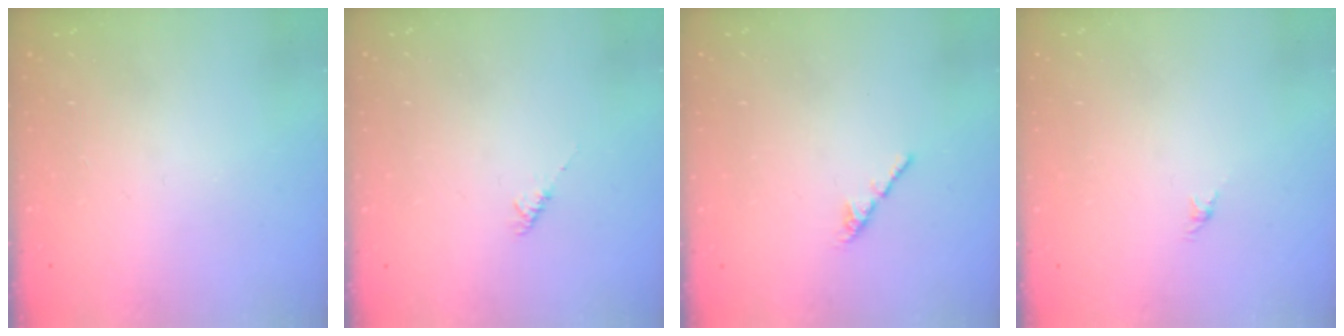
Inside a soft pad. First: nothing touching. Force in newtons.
{"total": 2.0, "press": 1.9, "slide": 0.4}
{"total": 2.4, "press": 2.3, "slide": 0.8}
{"total": 0.0}